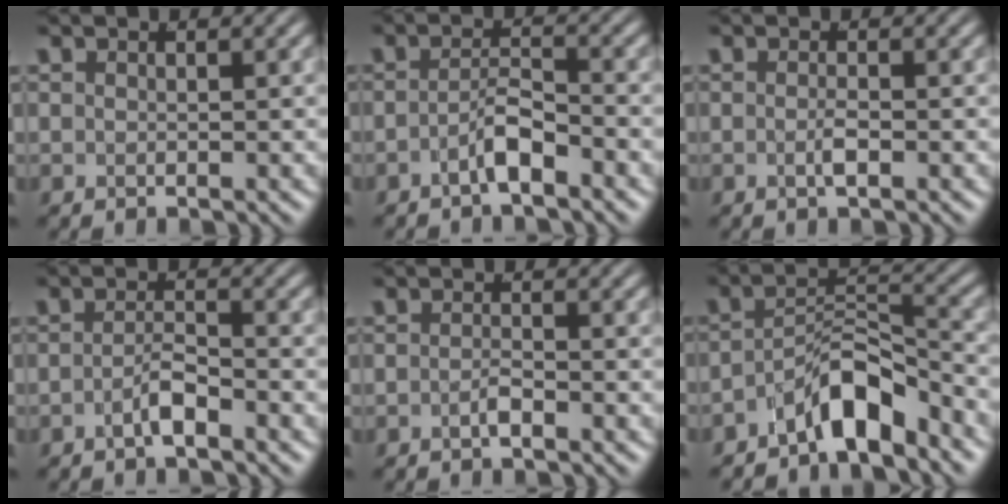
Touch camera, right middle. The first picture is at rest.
{"total": 2.7, "force": [-2.2, 0.3, 1.5], "torque": [-0.022, -0.005, -0.038]}
{"total": 1.1, "force": [-0.7, -0.1, 0.9], "torque": [-0.017, -0.003, -0.012]}
{"total": 2.2, "force": [-1.8, 0.1, 1.1], "torque": [-0.018, -0.007, -0.032]}
{"total": 1.3, "force": [-1.1, -0.2, 0.7], "torque": [-0.010, -0.002, -0.020]}
{"total": 5.6, "force": [-4.0, 1.7, 3.5], "torque": [-0.039, 0.000, -0.065]}